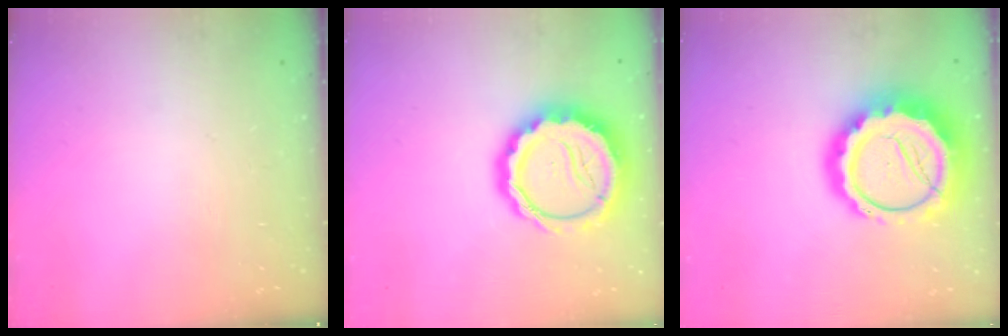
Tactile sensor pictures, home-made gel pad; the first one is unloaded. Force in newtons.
{"total": 16.4, "press": 16.0, "slide": 3.6}
{"total": 21.0, "press": 20.5, "slide": 4.4}